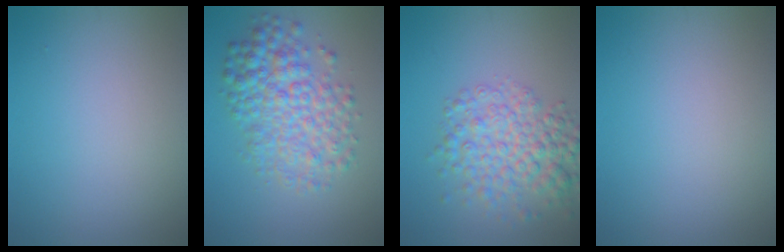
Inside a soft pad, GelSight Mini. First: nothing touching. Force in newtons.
{"total": 5.9, "press": 5.9, "slide": 0.1}
{"total": 5.5, "press": 5.5, "slide": 0.2}
{"total": 0.0}